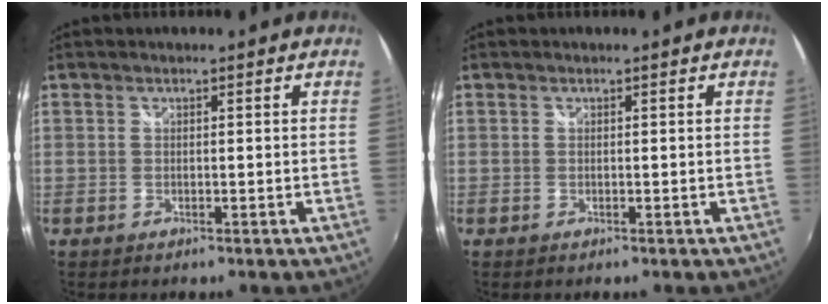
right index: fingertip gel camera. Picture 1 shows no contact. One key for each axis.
{"total": 0.0}